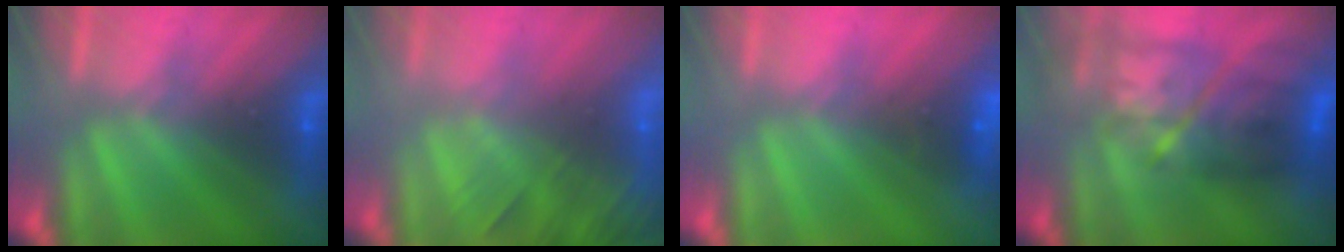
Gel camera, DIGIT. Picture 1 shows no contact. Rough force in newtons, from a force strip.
{"total": 10.8}
{"total": 4.4}
{"total": 9.4}